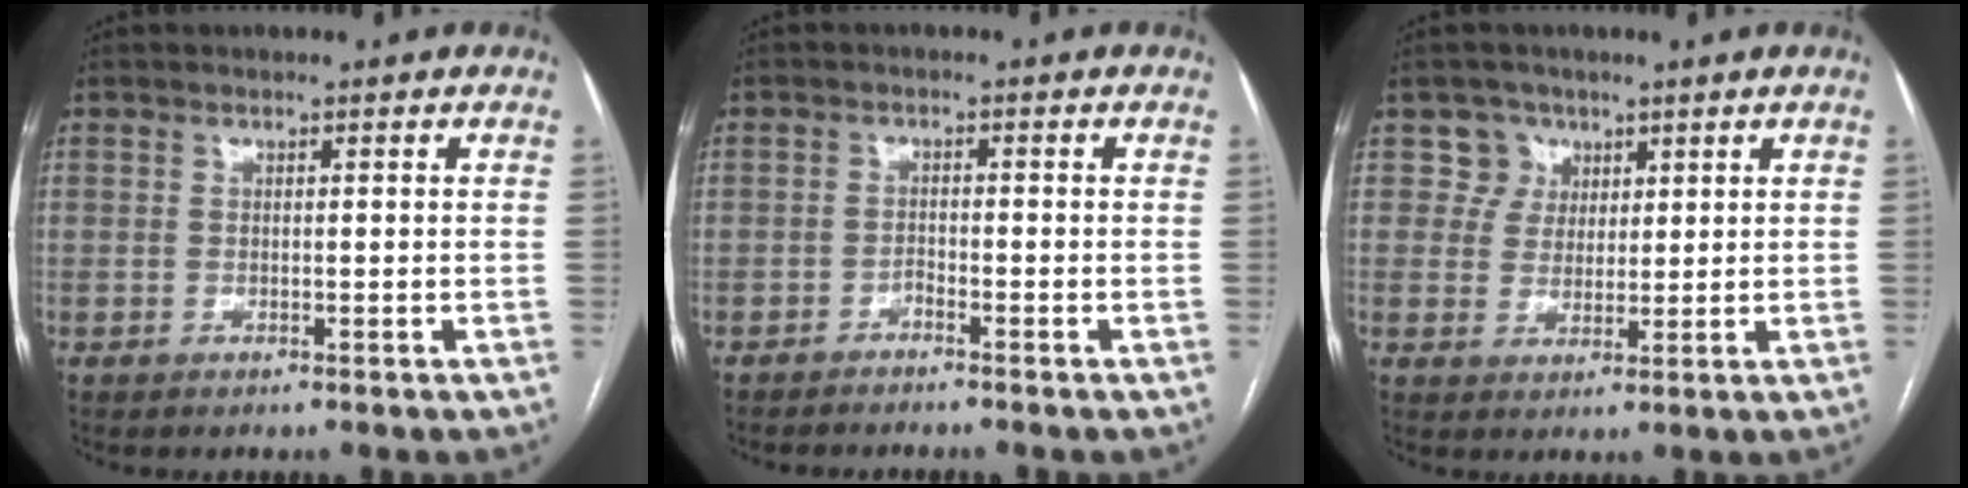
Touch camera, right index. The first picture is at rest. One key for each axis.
{"total": 2.1, "fx": -2.0, "fy": -0.1, "fz": 0.7, "tx": -0.005, "ty": 0.001, "tz": -0.033}
{"total": 4.4, "fx": 2.1, "fy": 3.8, "fz": -0.5, "tx": 0.014, "ty": 0.006, "tz": 0.037}